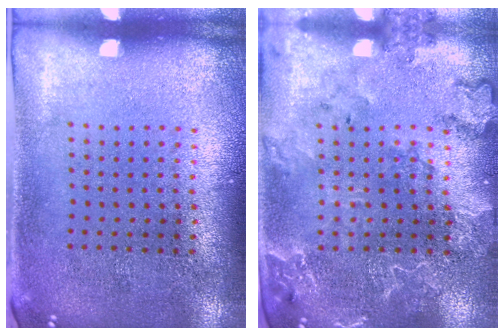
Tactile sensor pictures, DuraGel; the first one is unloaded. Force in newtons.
{"total": 2.3, "press": 2.2, "slide": 0.4}